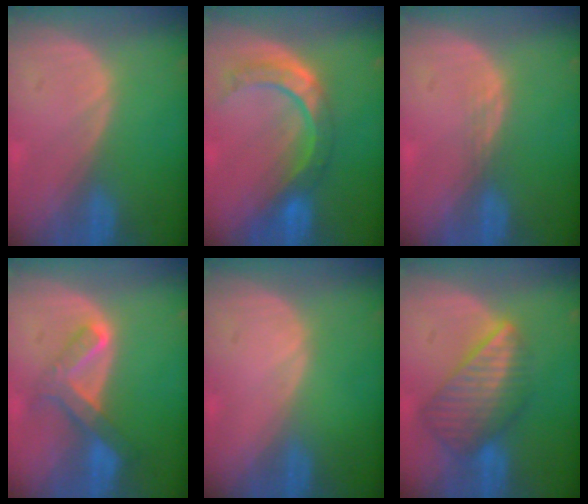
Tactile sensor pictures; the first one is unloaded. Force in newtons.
{"total": 8.5, "press": 7.2, "slide": 4.6}
{"total": 1.4, "press": 1.1, "slide": 0.9}
{"total": 6.6, "press": 5.8, "slide": 3.0}
{"total": 0.0}
{"total": 8.6, "press": 7.6, "slide": 4.0}